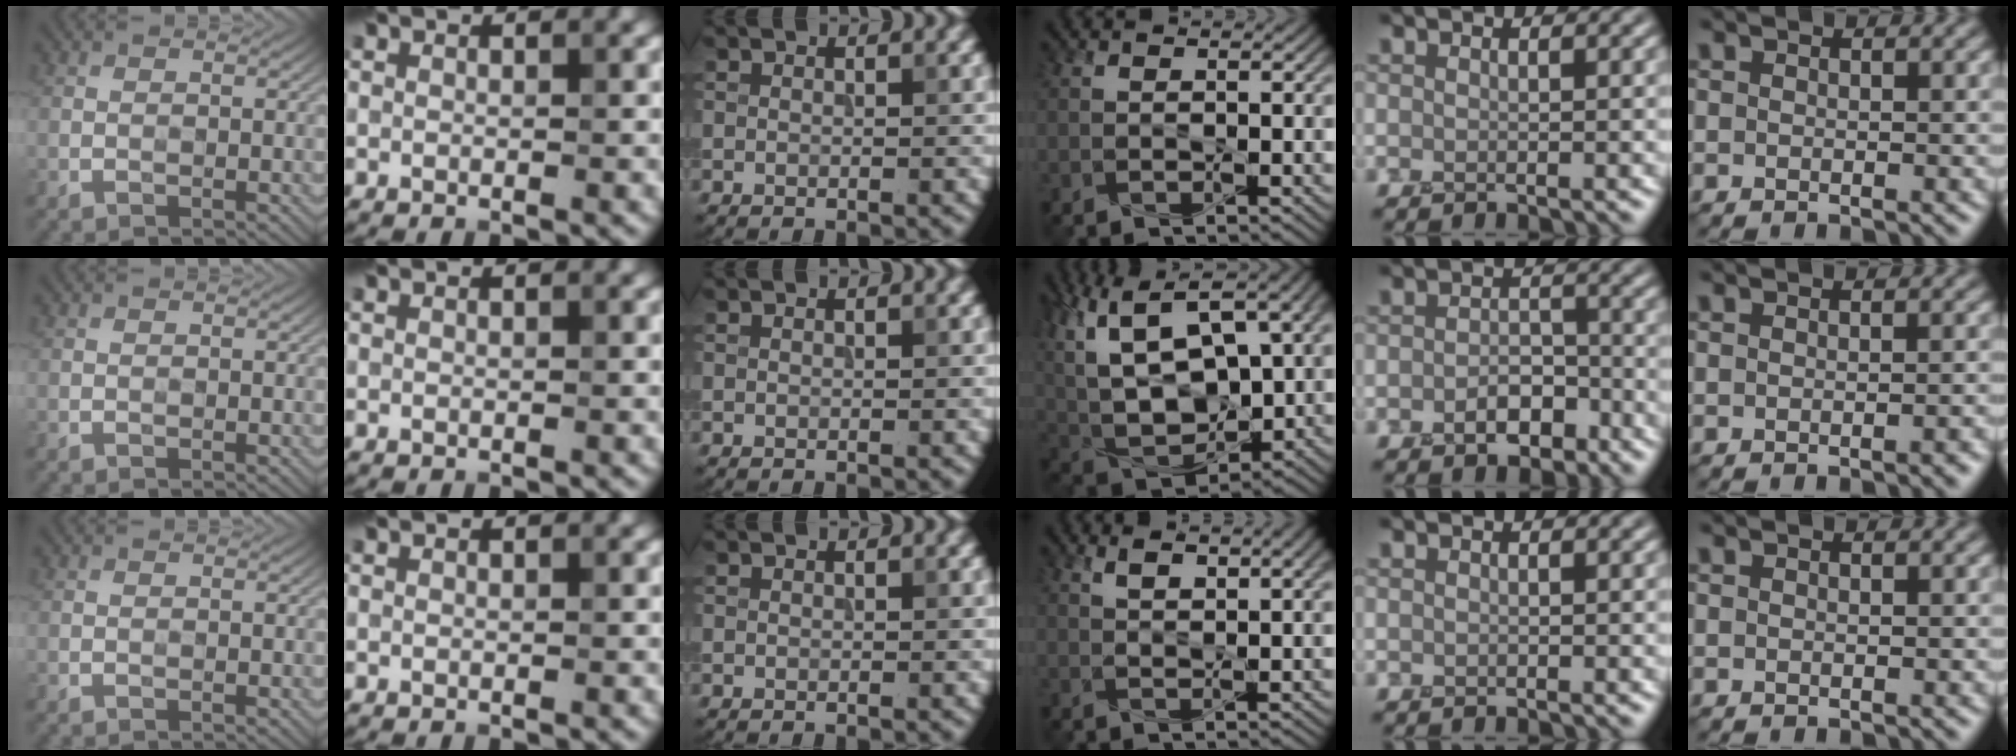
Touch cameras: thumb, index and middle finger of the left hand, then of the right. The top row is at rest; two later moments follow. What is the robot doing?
{"motion": "squeeze", "object": "air blower"}